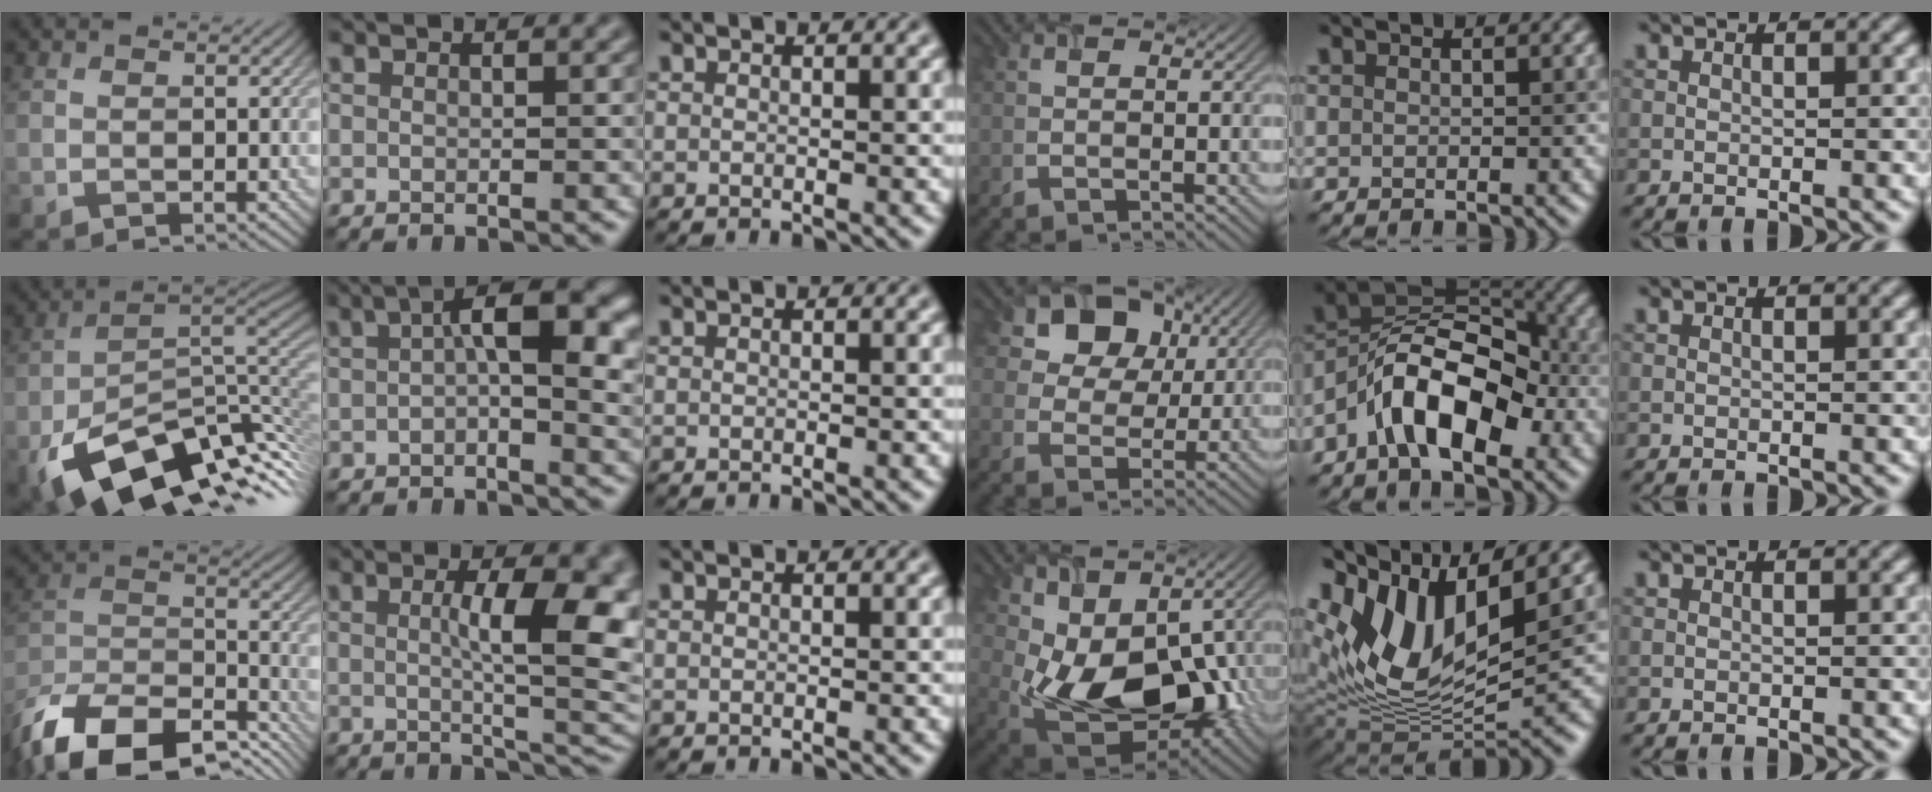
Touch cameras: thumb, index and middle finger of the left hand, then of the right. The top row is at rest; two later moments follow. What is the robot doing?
{"motion": "open", "object": "airpods case & airpods"}